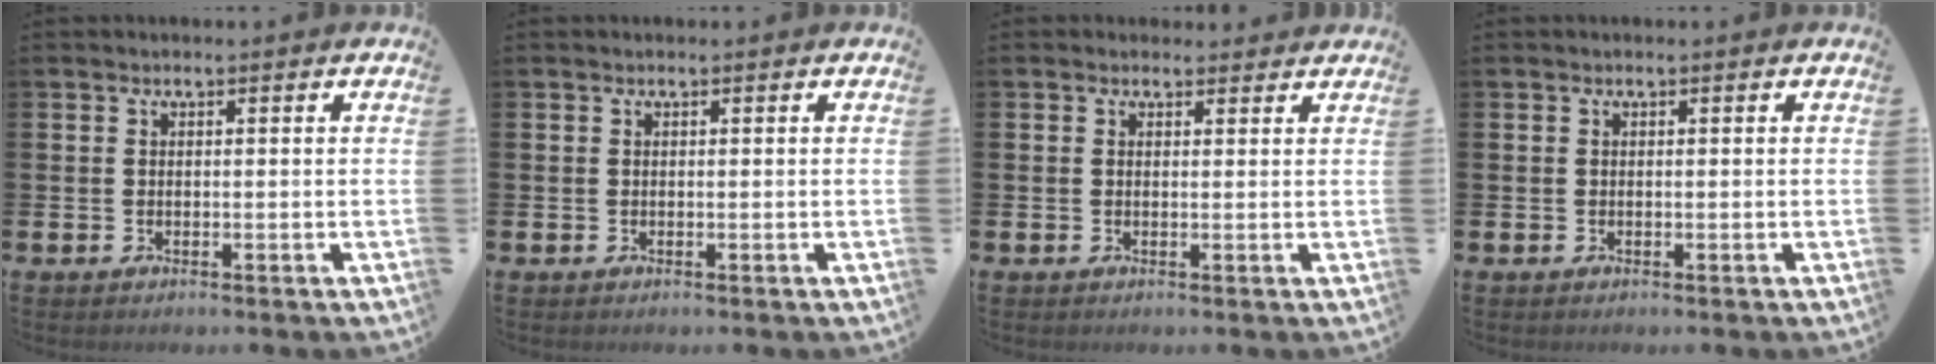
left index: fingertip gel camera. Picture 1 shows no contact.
{"total": 0.0}
{"total": 1.1, "force": [0.9, 0.6, 0.1], "torque": [0.009, 0.002, 0.014]}
{"total": 0.0}